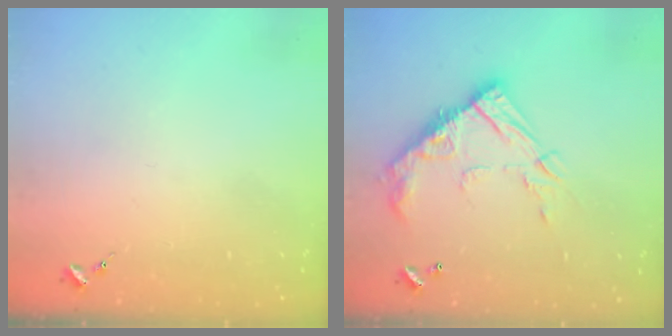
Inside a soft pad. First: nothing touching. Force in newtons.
{"total": 15.9, "press": 15.9, "slide": 0.8}